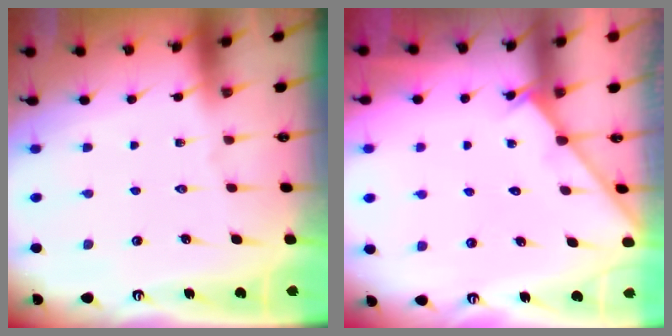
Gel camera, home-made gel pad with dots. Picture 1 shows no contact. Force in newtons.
{"total": 2.6, "press": 2.5, "slide": 0.4}